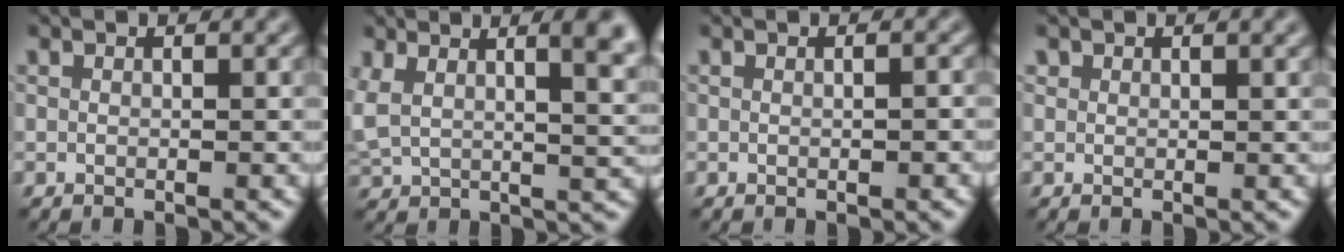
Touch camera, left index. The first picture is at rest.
{"total": 10.6, "force": [4.7, 5.0, 8.2], "torque": [-0.115, 0.033, 0.072]}
{"total": 0.8, "force": [-0.1, 0.1, 0.8], "torque": [-0.015, 0.001, -0.002]}
{"total": 1.0, "force": [0.8, 0.4, 0.4], "torque": [-0.009, -0.003, 0.017]}